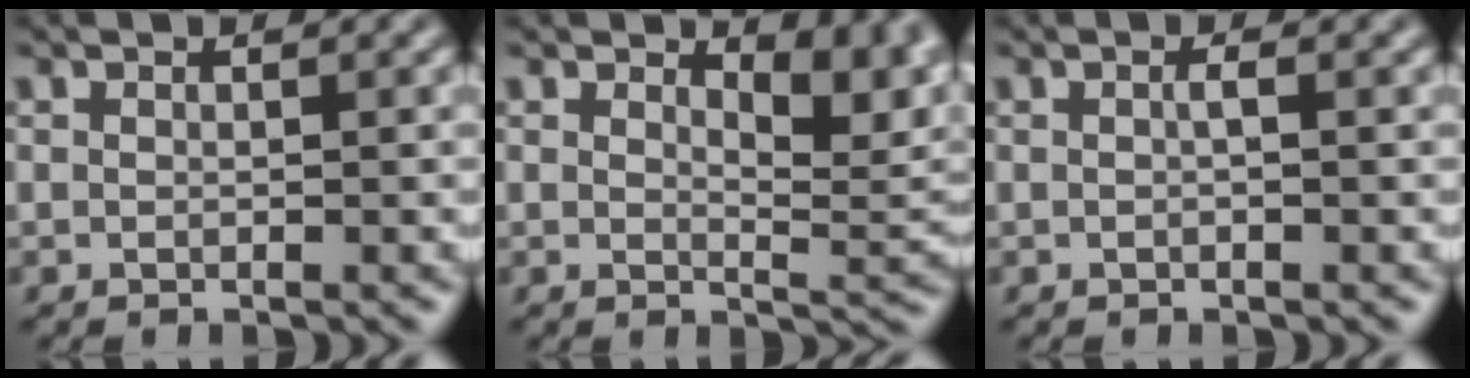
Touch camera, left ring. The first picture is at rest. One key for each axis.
{"total": 5.0, "fx": 2.7, "fy": 2.0, "fz": 3.7, "tx": -0.043, "ty": -0.006, "tz": 0.035}
{"total": 0.7, "fx": 0.0, "fy": 0.1, "fz": 0.7, "tx": -0.014, "ty": 0.001, "tz": 0.001}